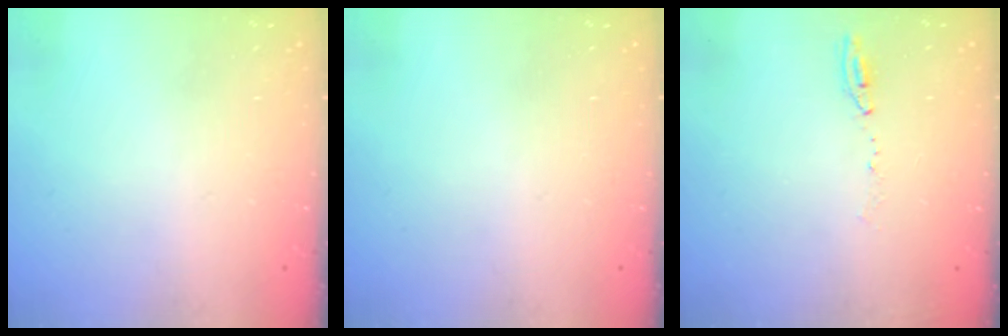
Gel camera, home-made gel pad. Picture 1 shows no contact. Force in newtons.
{"total": 0.0}
{"total": 5.7, "press": 5.7, "slide": 0.7}